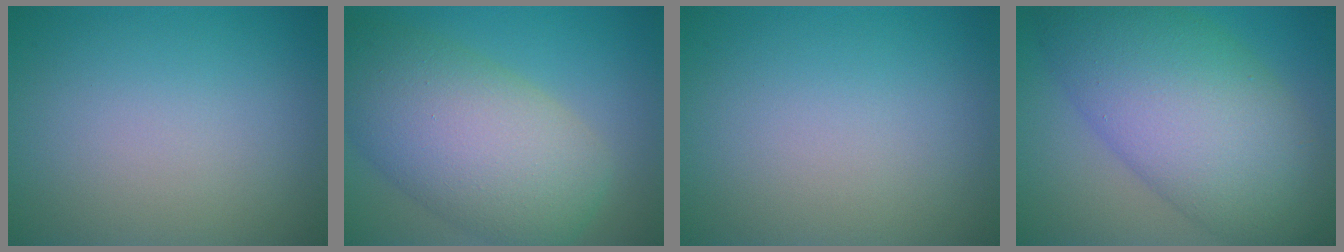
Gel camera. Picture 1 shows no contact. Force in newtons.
{"total": 10.0, "press": 10.0, "slide": 0.4}
{"total": 0.0}
{"total": 11.7, "press": 11.7, "slide": 0.2}